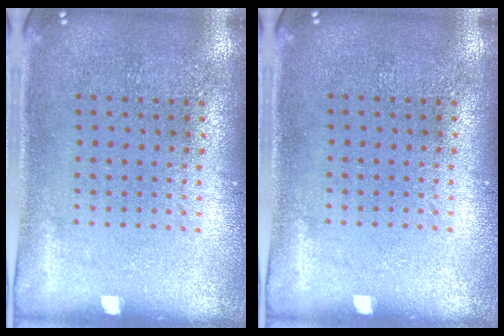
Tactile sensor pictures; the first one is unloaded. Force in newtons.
{"total": 0.0}